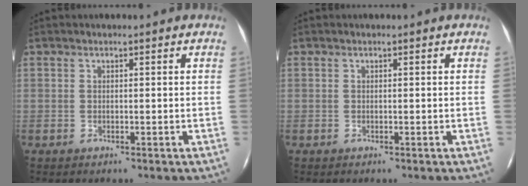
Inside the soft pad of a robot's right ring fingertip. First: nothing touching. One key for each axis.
{"total": 0.0}